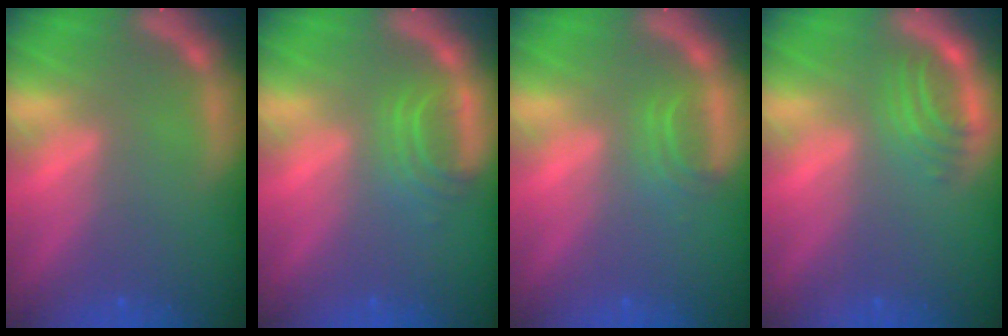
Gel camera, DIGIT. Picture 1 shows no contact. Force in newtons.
{"total": 2.9}
{"total": 1.9}
{"total": 2.9}